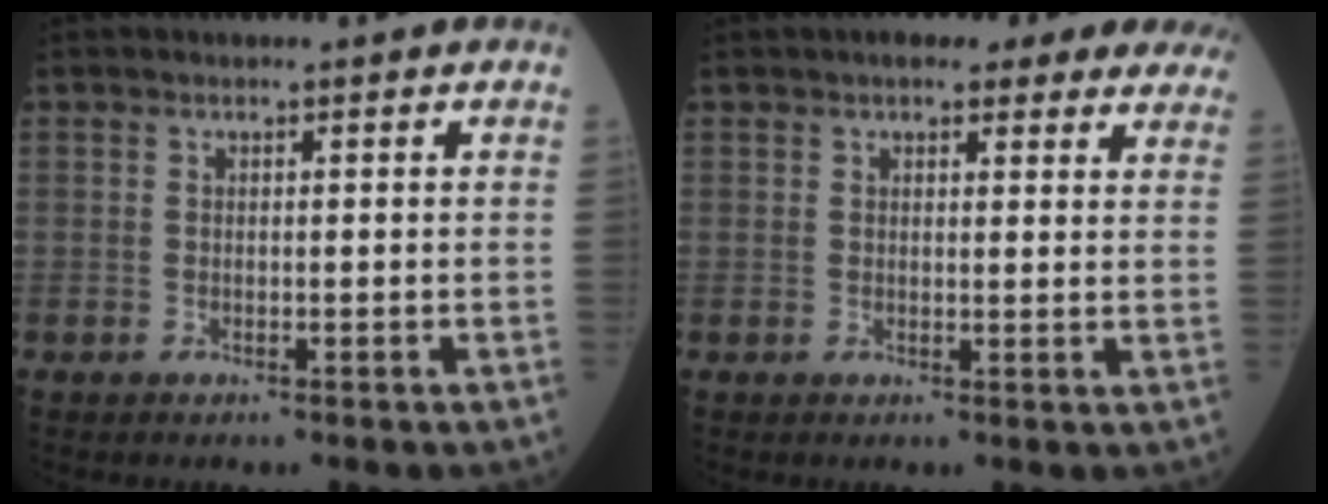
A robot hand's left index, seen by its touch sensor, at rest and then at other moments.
{"total": 11.2, "force": [9.3, 3.5, 5.2], "torque": [-0.032, 0.012, 0.092]}